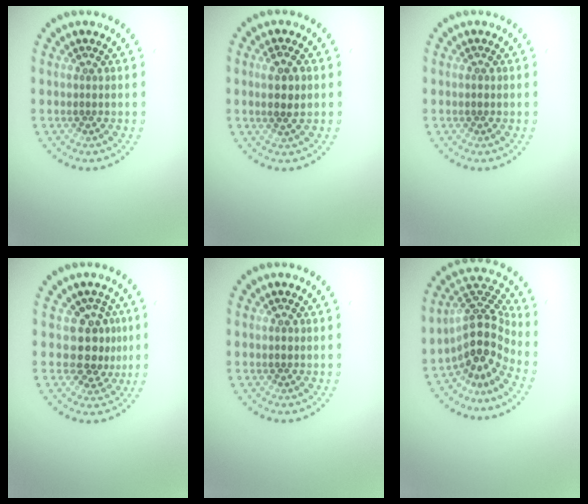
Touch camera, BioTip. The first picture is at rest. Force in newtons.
{"total": 1.9, "press": 1.9, "slide": 0.5}
{"total": 0.6, "press": 0.6, "slide": 0.1}
{"total": 3.3, "press": 2.8, "slide": 1.6}
{"total": 0.7, "press": 0.7, "slide": 0.1}
{"total": 4.9, "press": 3.6, "slide": 3.3}